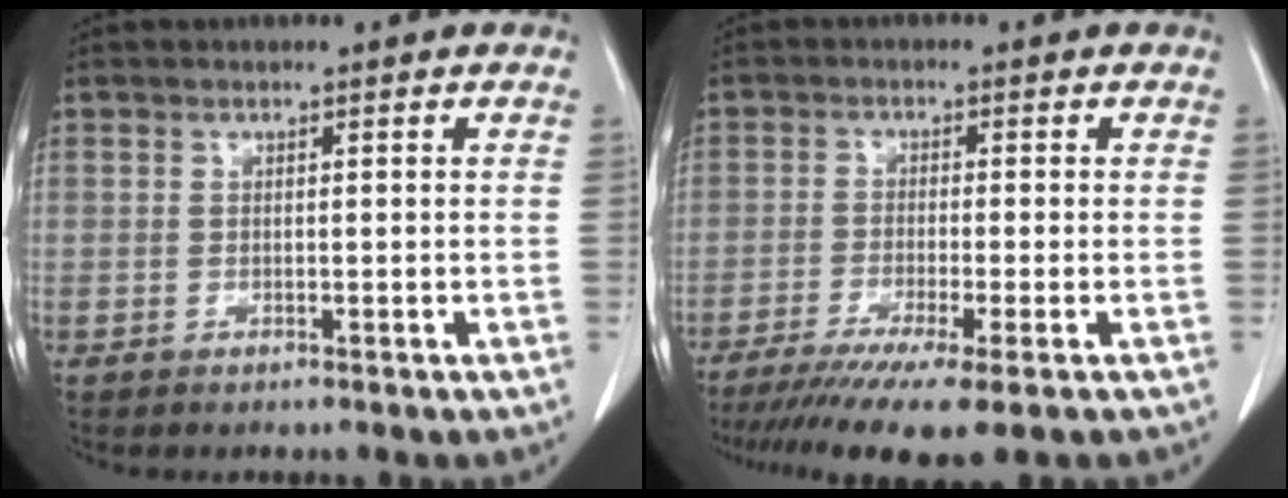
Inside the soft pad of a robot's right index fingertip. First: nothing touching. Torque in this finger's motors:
{"motor_torque": [1.47, -0.67, 0.65, 0.20]}